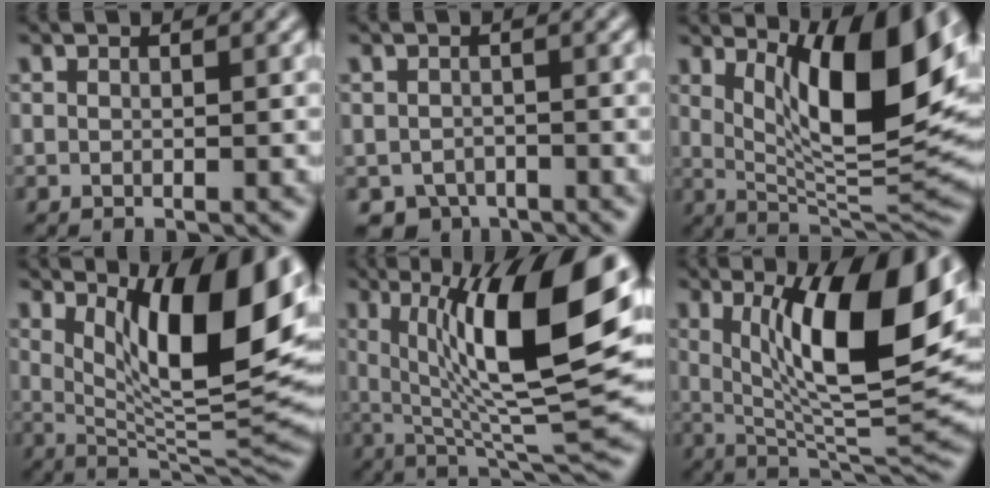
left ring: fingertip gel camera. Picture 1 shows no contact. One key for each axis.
{"total": 2.5, "fx": -1.9, "fy": 1.6, "fz": 0.5, "tx": 0.001, "ty": -0.006, "tz": -0.036}
{"total": 12.2, "fx": 4.3, "fy": 3.4, "fz": 10.9, "tx": -0.165, "ty": -0.008, "tz": 0.078}
{"total": 13.7, "fx": 5.1, "fy": 4.2, "fz": 12.0, "tx": -0.159, "ty": -0.005, "tz": 0.083}
{"total": 13.6, "fx": 3.6, "fy": 3.4, "fz": 12.7, "tx": -0.189, "ty": 0.001, "tz": 0.060}
{"total": 13.8, "fx": 4.2, "fy": 3.9, "fz": 12.5, "tx": -0.184, "ty": -0.003, "tz": 0.069}